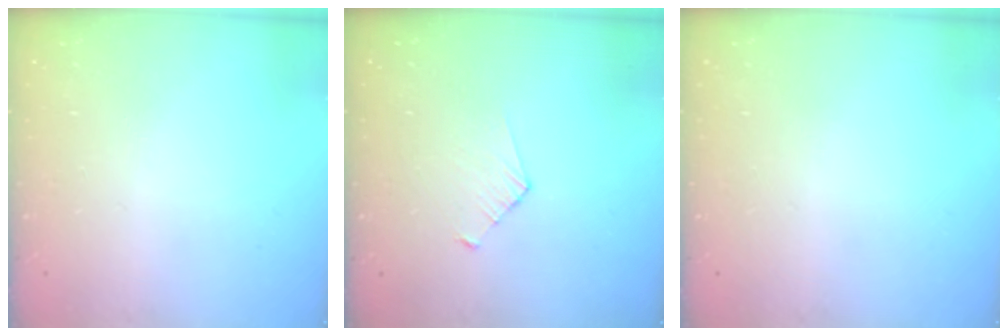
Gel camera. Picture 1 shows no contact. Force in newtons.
{"total": 3.0, "press": 3.0, "slide": 0.3}
{"total": 0.0}